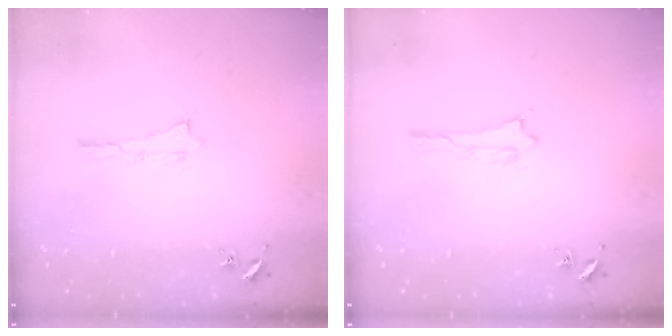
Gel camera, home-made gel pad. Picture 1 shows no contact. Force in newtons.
{"total": 0.6, "press": 0.6, "slide": 0.1}